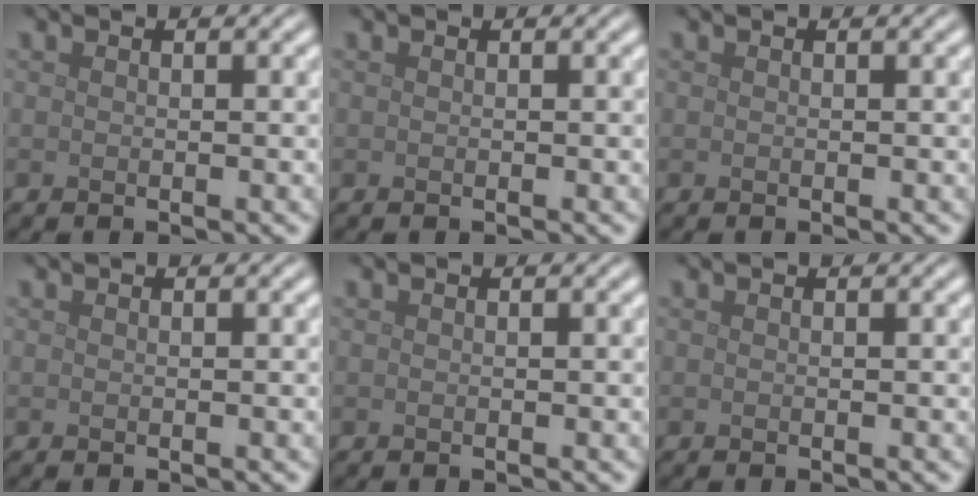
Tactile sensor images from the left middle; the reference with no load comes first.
{"total": 0.0}
{"total": 0.0}
{"total": 0.0}
{"total": 0.0}
{"total": 0.0}